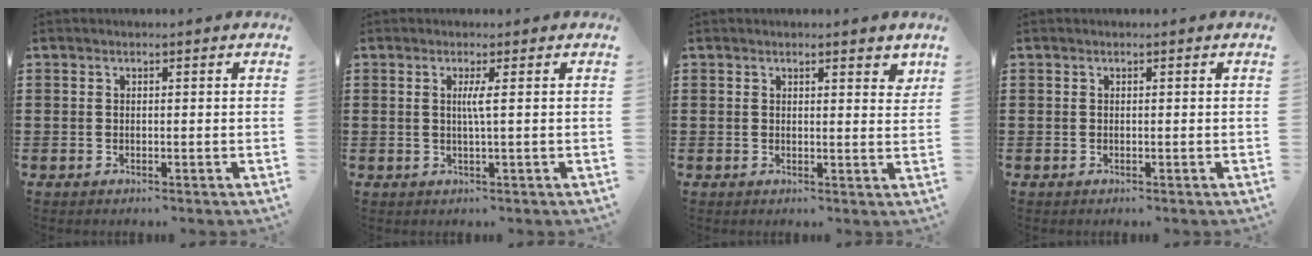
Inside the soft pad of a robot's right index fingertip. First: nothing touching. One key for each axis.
{"total": 2.2, "fx": 0.2, "fy": -0.5, "fz": 2.1, "tx": -0.041, "ty": -0.006, "tz": 0.000}
{"total": 2.1, "fx": 1.6, "fy": 0.7, "fz": 1.2, "tx": -0.010, "ty": 0.000, "tz": 0.026}
{"total": 0.0}